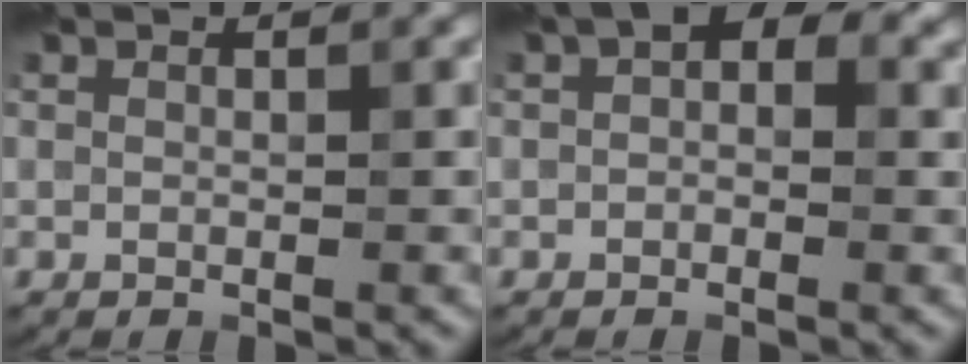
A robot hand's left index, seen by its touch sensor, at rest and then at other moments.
{"total": 3.1, "force": [0.5, 2.0, 2.3], "torque": [-0.020, 0.010, -0.004]}